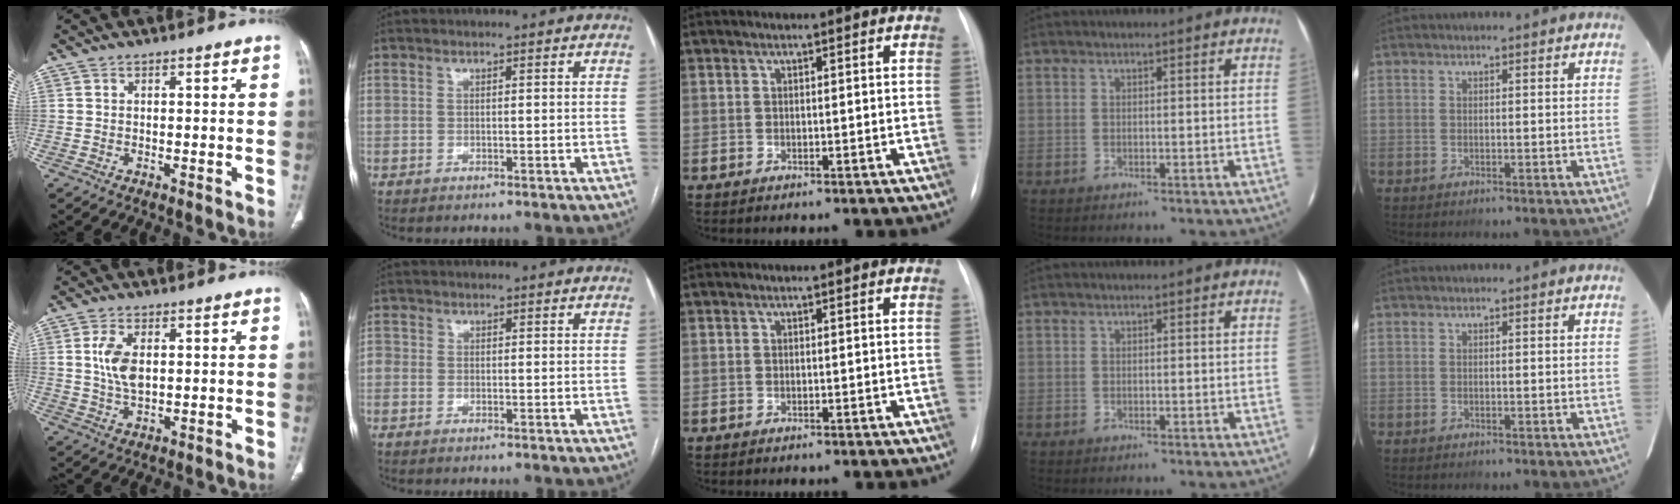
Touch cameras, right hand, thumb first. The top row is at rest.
{"thumb": {"total": 6.6, "force": [1.2, 3.5, 5.4], "torque": [-0.111, -0.005, 0.024]}, "index": {"total": 1.2, "force": [-0.3, 0.9, 0.8], "torque": [-0.019, 0.005, -0.007]}}